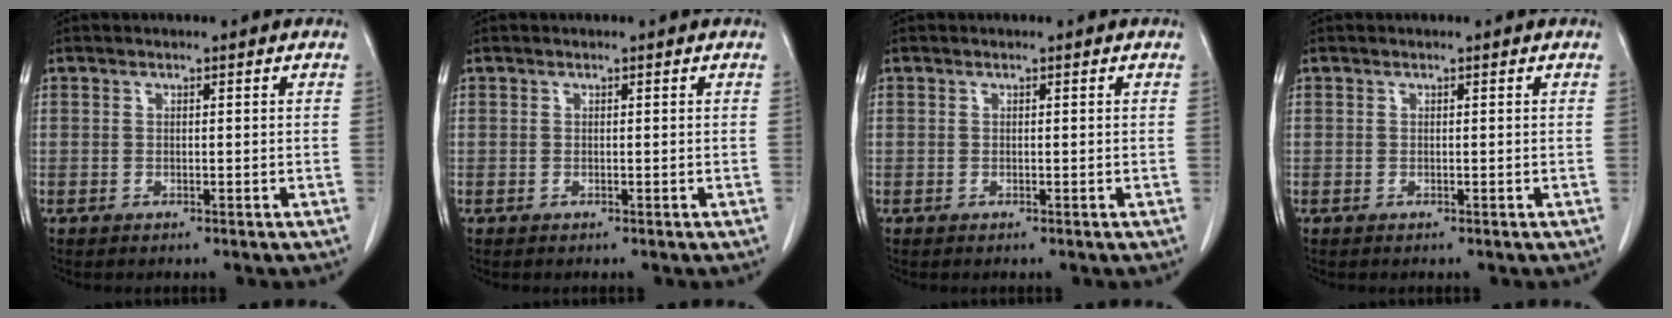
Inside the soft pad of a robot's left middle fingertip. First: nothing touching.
{"total": 0.0}
{"total": 0.0}
{"total": 0.0}